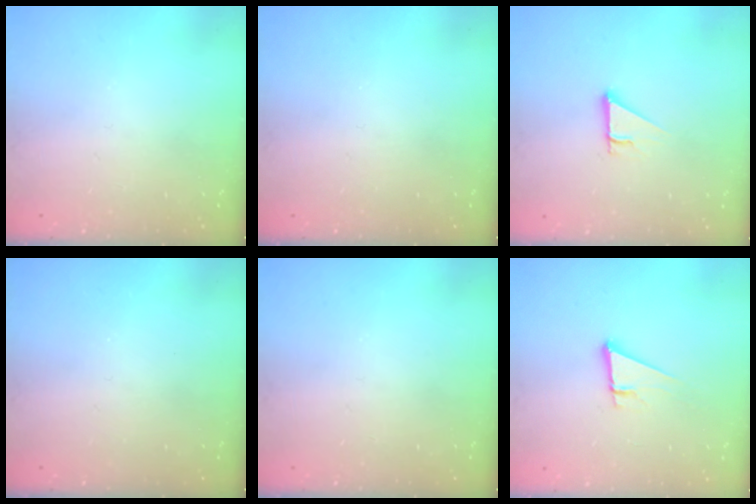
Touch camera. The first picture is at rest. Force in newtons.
{"total": 0.0}
{"total": 2.5, "press": 2.5, "slide": 0.2}
{"total": 0.0}
{"total": 0.0}
{"total": 3.7, "press": 3.7, "slide": 0.2}